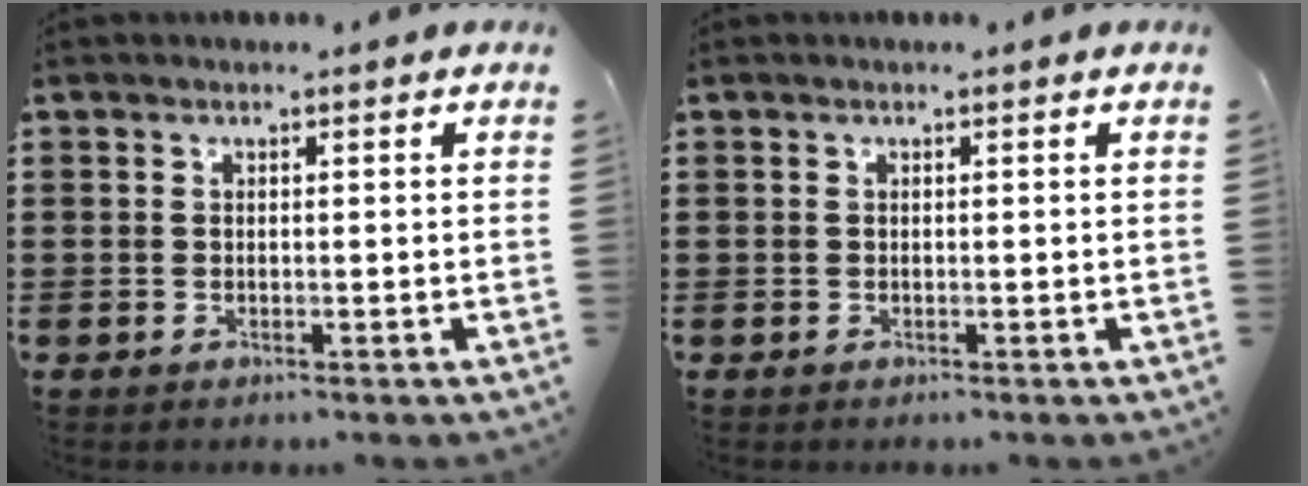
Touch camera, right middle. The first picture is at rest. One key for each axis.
{"total": 0.0}